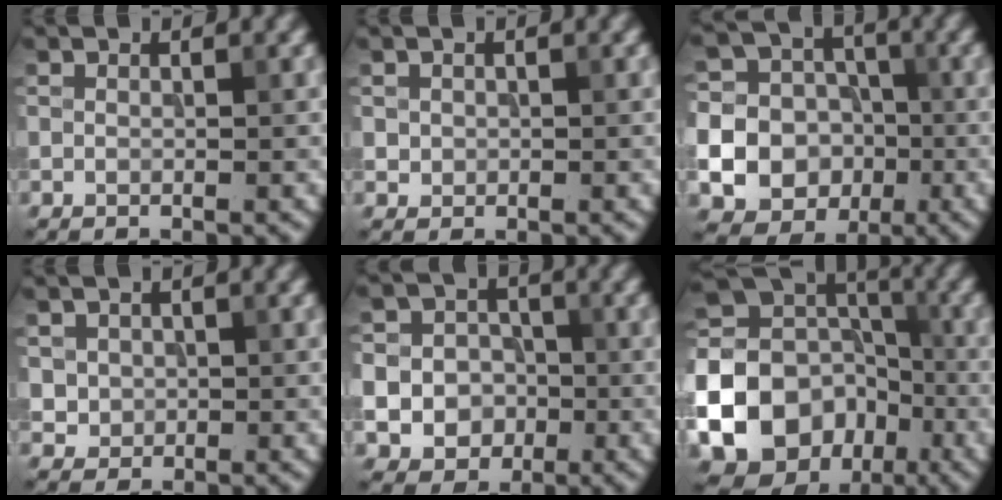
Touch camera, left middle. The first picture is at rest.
{"total": 0.9, "force": [0.1, 0.8, 0.2], "torque": [0.003, -0.004, 0.003]}
{"total": 22.0, "force": [-5.9, 20.7, 4.5], "torque": [-0.152, -0.038, -0.124]}
{"total": 1.7, "force": [0.1, 1.6, 0.4], "torque": [-0.002, -0.007, 0.008]}
{"total": 10.2, "force": [-2.3, 9.4, 3.0], "torque": [-0.075, -0.015, -0.057]}
{"total": 26.1, "force": [-10.1, 22.9, 7.4], "torque": [-0.175, -0.039, -0.204]}